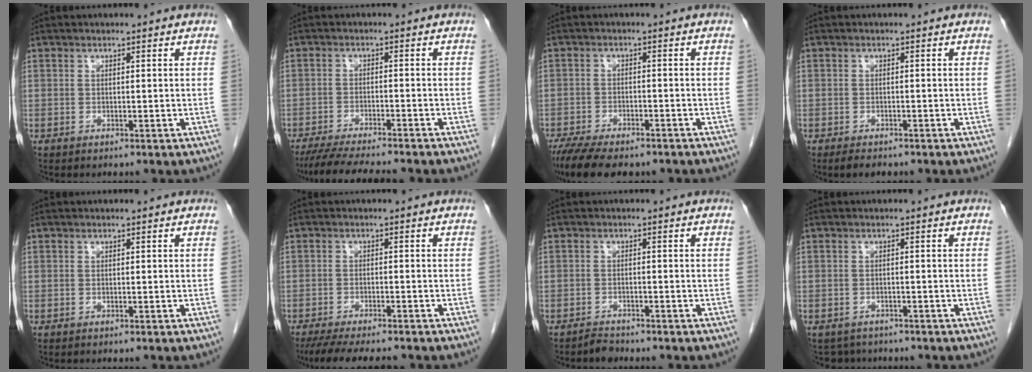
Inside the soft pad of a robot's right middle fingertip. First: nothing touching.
{"total": 11.4, "force": [-10.0, 0.6, 5.5], "torque": [-0.076, -0.020, -0.151]}
{"total": 11.8, "force": [-9.4, 3.8, 6.1], "torque": [-0.103, -0.009, -0.139]}
{"total": 2.3, "force": [-1.8, 0.9, 1.1], "torque": [-0.024, -0.005, -0.023]}
{"total": 0.0}
{"total": 10.3, "force": [-8.9, 1.6, 5.1], "torque": [-0.075, -0.018, -0.131]}
{"total": 1.4, "force": [-1.4, 0.2, -0.1], "torque": [0.001, -0.003, -0.024]}
{"total": 3.7, "force": [-3.2, 1.8, 0.0], "torque": [-0.002, 0.000, -0.046]}